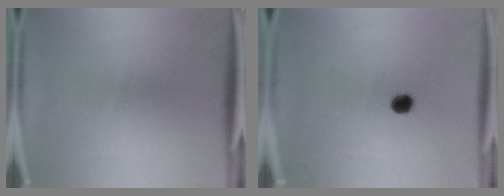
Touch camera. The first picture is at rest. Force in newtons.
{"total": 2.7}